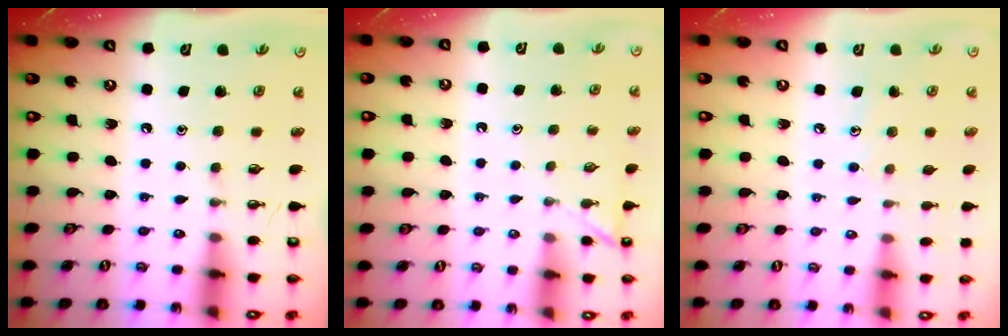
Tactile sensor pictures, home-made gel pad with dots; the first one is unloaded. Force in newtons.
{"total": 2.1, "press": 2.1, "slide": 0.3}
{"total": 5.4, "press": 5.4, "slide": 0.4}